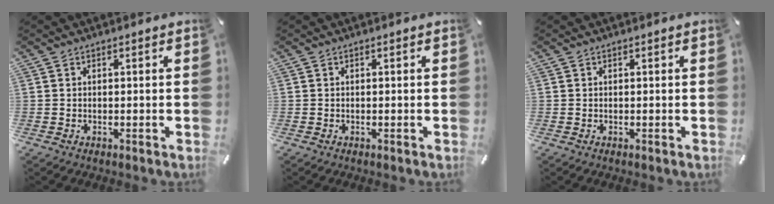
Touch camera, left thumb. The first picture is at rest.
{"total": 0.0}
{"total": 0.0}